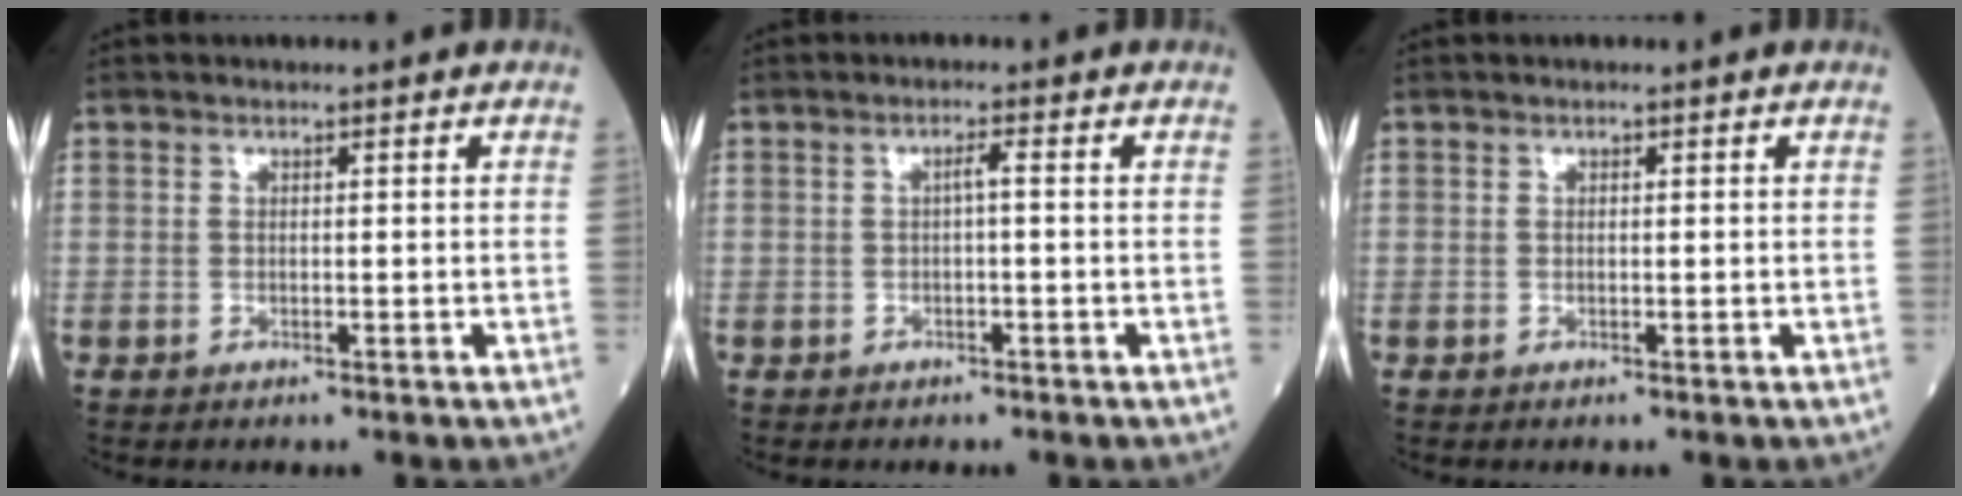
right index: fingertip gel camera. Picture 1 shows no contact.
{"total": 1.3, "force": [-0.1, 0.0, 1.3], "torque": [-0.020, 0.004, -0.002]}
{"total": 0.0}